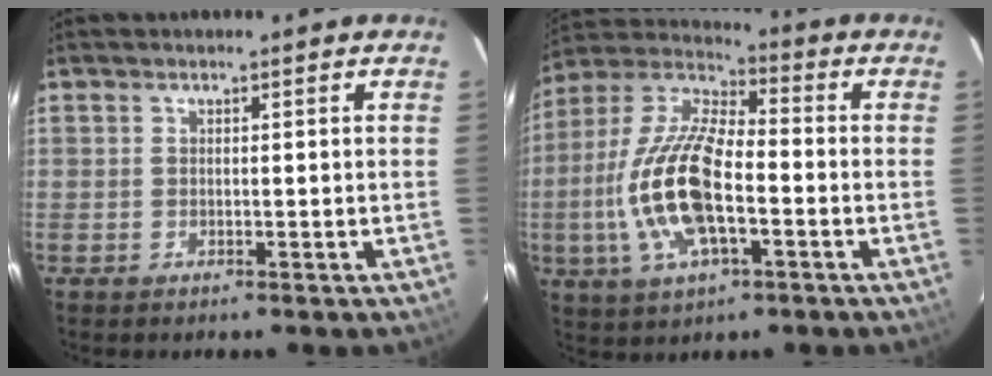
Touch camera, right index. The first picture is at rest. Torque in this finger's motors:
{"motor_torque": [2.14, 0.00, 1.05, 0.20]}